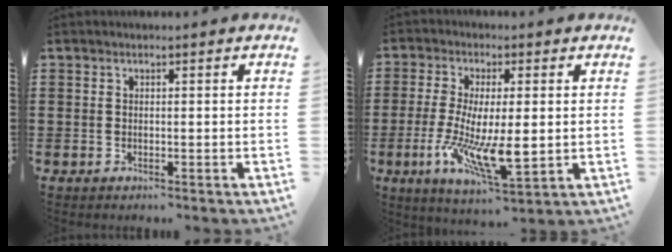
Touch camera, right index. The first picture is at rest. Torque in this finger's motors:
{"motor_torque": [1.41, 0.73, 1.00, 0.21]}